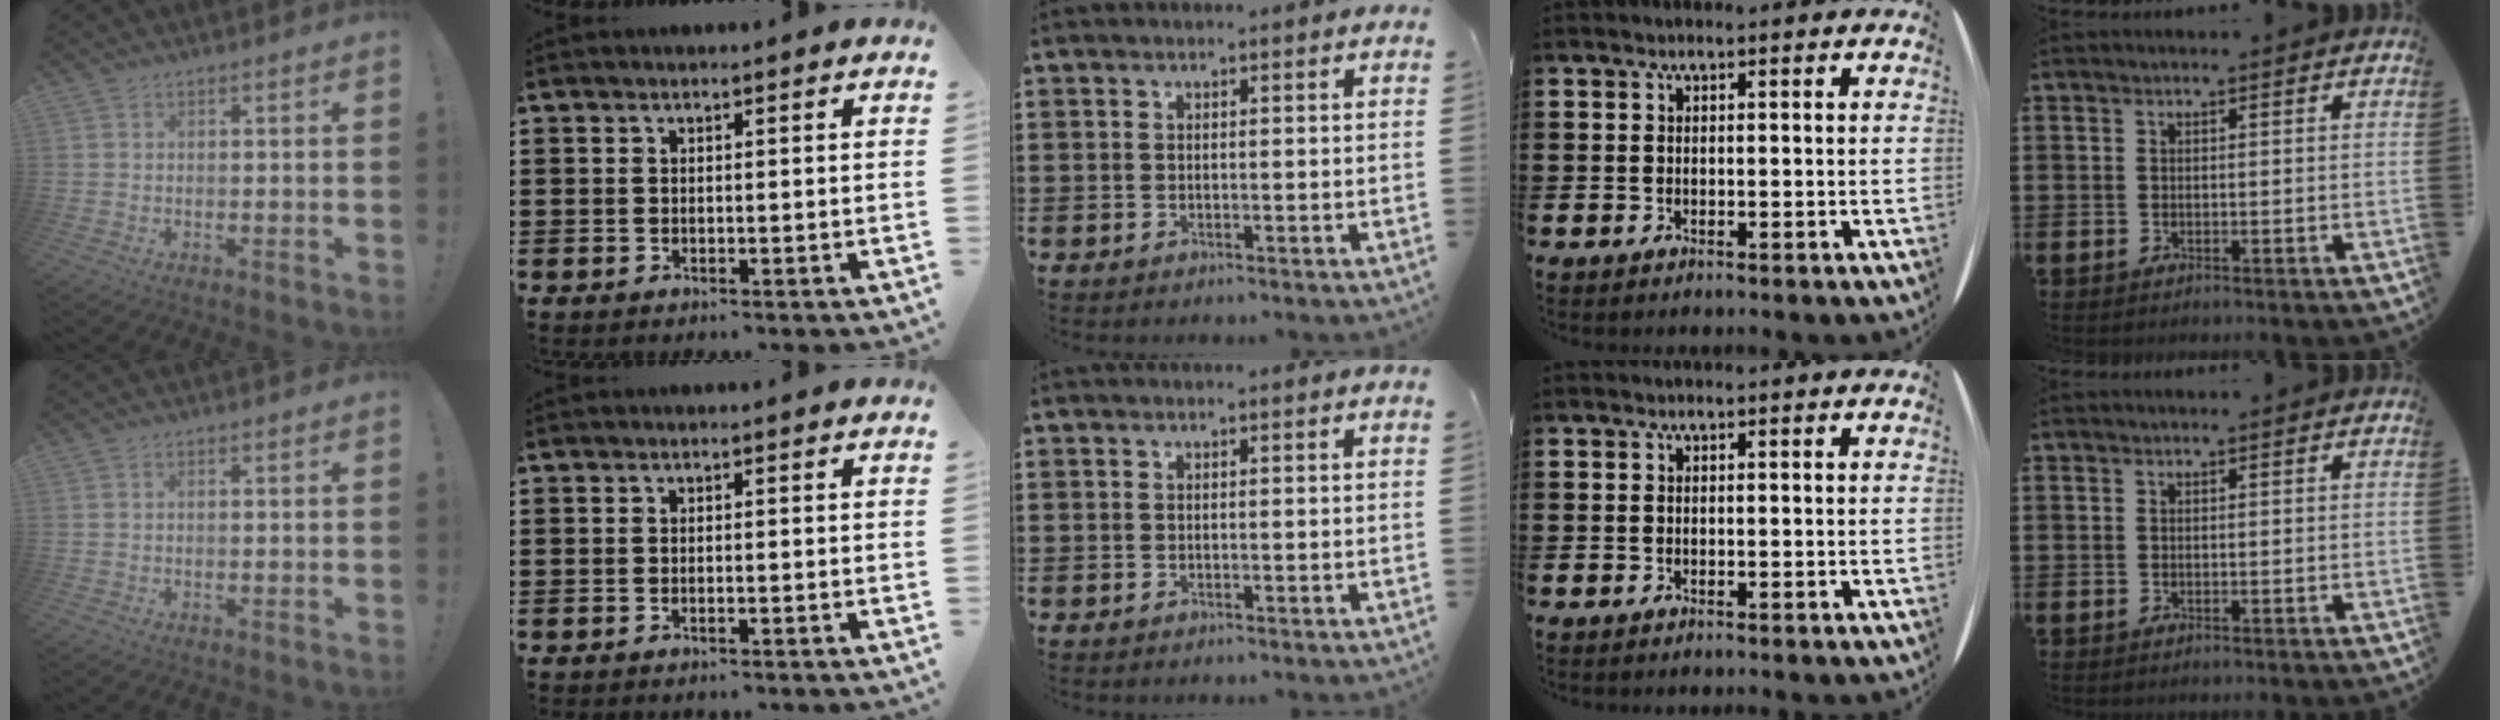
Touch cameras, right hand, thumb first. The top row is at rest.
{"index": {"total": 0.5, "force": [-0.3, 0.0, 0.4], "torque": [-0.007, -0.003, -0.006]}}